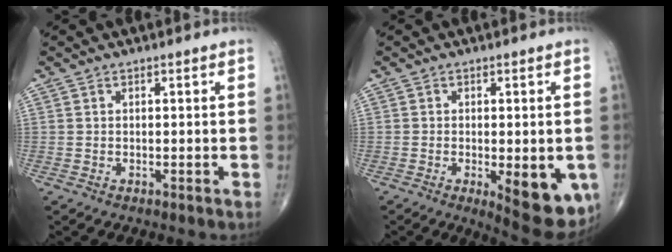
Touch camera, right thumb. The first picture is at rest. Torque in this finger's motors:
{"motor_torque": [0.69, 1.75, 0.45, -0.56, 0.25]}